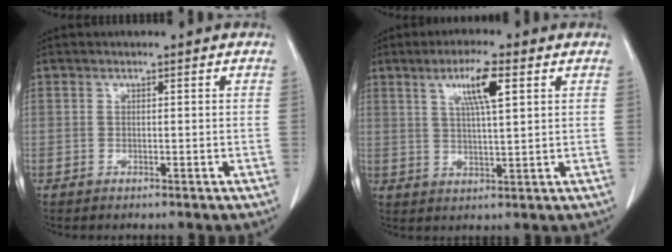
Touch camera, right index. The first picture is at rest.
{"total": 6.8, "force": [2.9, 0.5, 6.1], "torque": [-0.112, 0.003, 0.051]}